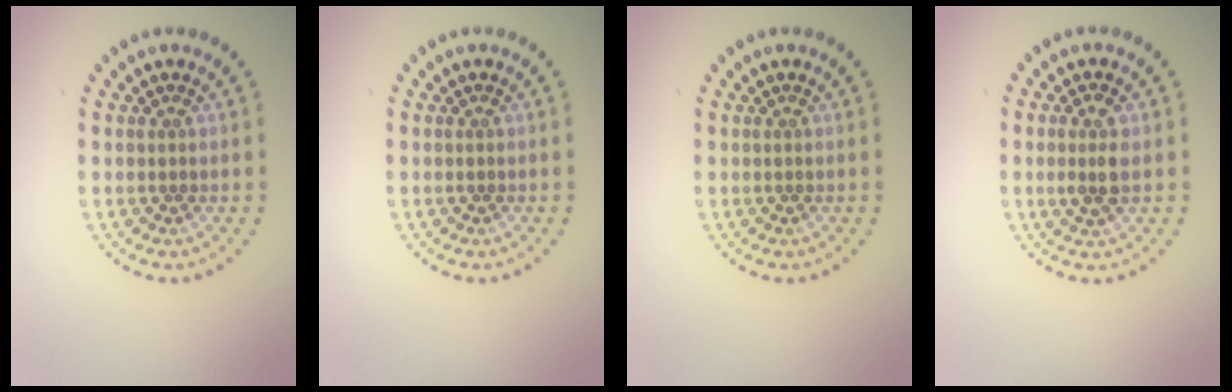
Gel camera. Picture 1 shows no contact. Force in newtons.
{"total": 0.0}
{"total": 0.0}
{"total": 2.2, "press": 2.2, "slide": 0.4}